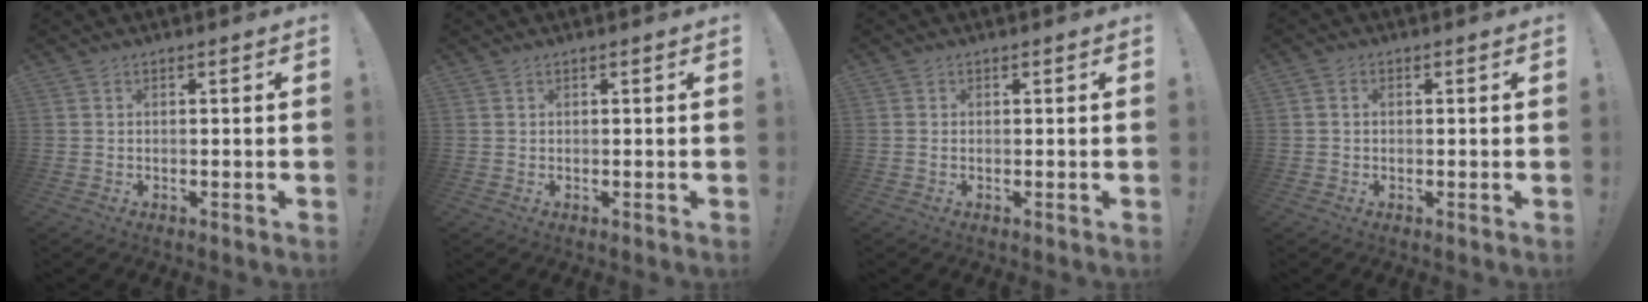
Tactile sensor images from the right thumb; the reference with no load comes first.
{"total": 0.0}
{"total": 0.0}
{"total": 1.2, "force": [-0.3, 1.0, 0.6], "torque": [-0.014, 0.006, -0.006]}